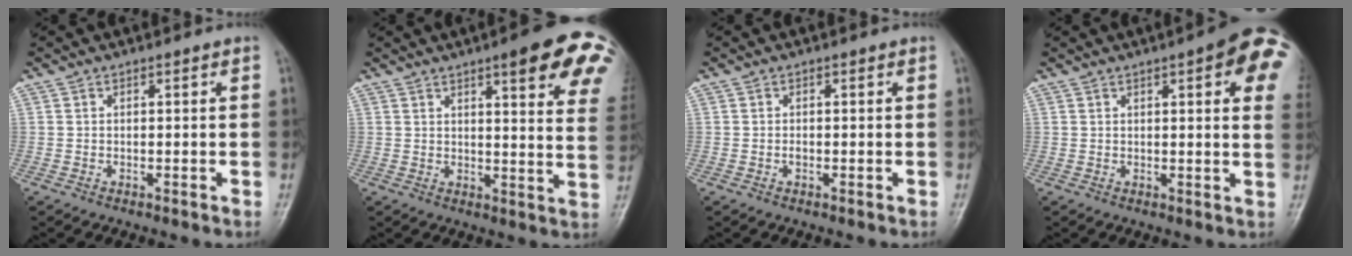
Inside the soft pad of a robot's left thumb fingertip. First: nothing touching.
{"total": 17.3, "force": [9.8, 3.7, 13.7], "torque": [-0.146, -0.033, 0.108]}
{"total": 0.6, "force": [-0.1, 0.4, 0.4], "torque": [-0.006, 0.000, -0.006]}
{"total": 12.8, "force": [4.7, 3.3, 11.5], "torque": [-0.115, -0.008, 0.044]}